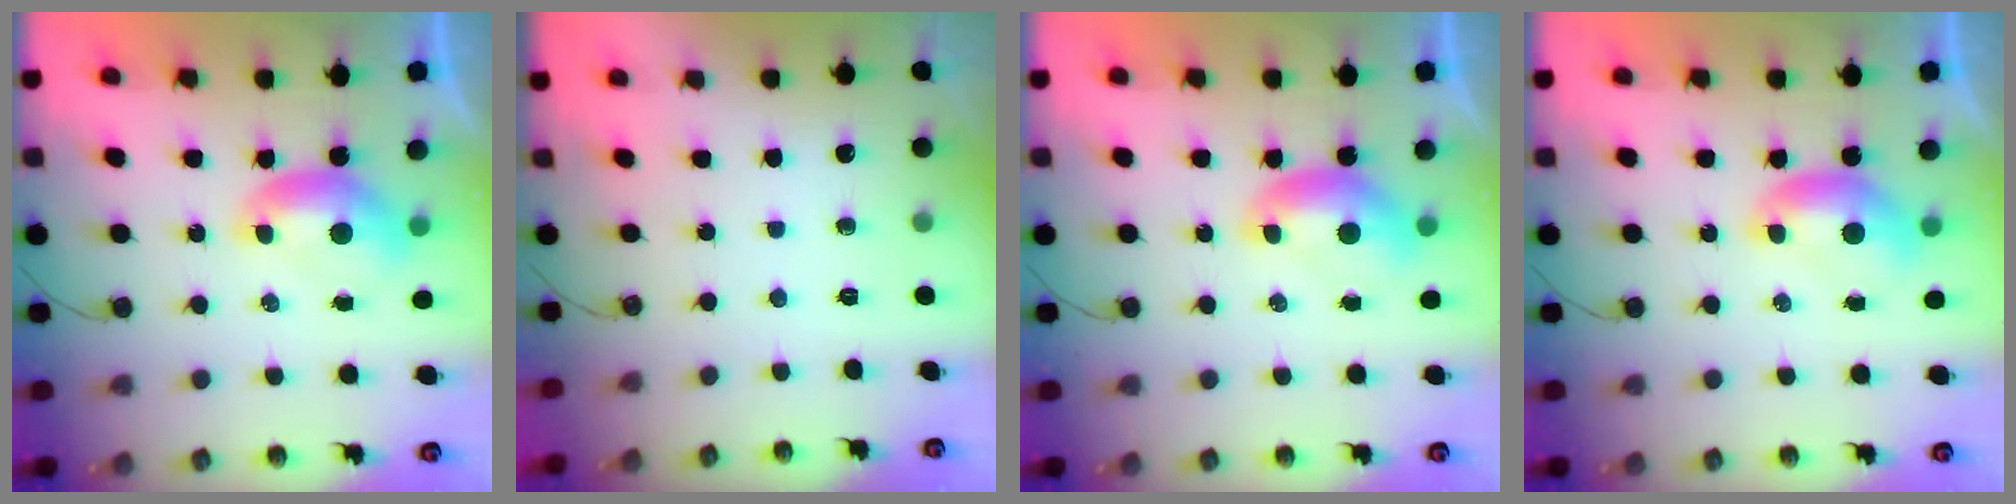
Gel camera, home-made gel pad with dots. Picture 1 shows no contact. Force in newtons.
{"total": 0.0}
{"total": 0.8, "press": 0.8, "slide": 0.2}
{"total": 0.0}